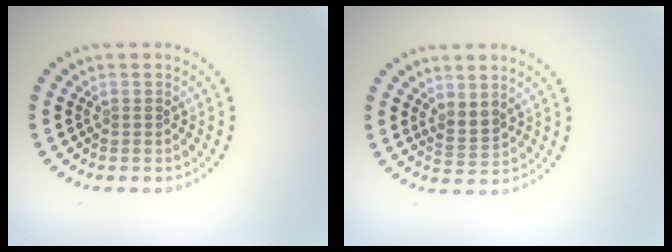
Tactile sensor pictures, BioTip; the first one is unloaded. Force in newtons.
{"total": 1.7, "press": 1.3, "slide": 1.1}